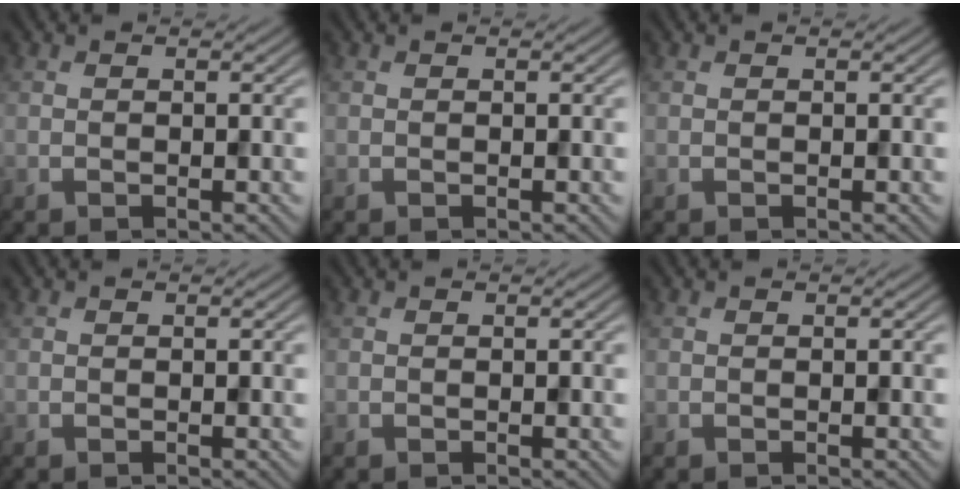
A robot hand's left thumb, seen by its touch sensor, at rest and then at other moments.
{"total": 0.0}
{"total": 0.0}
{"total": 0.0}
{"total": 0.0}
{"total": 0.0}